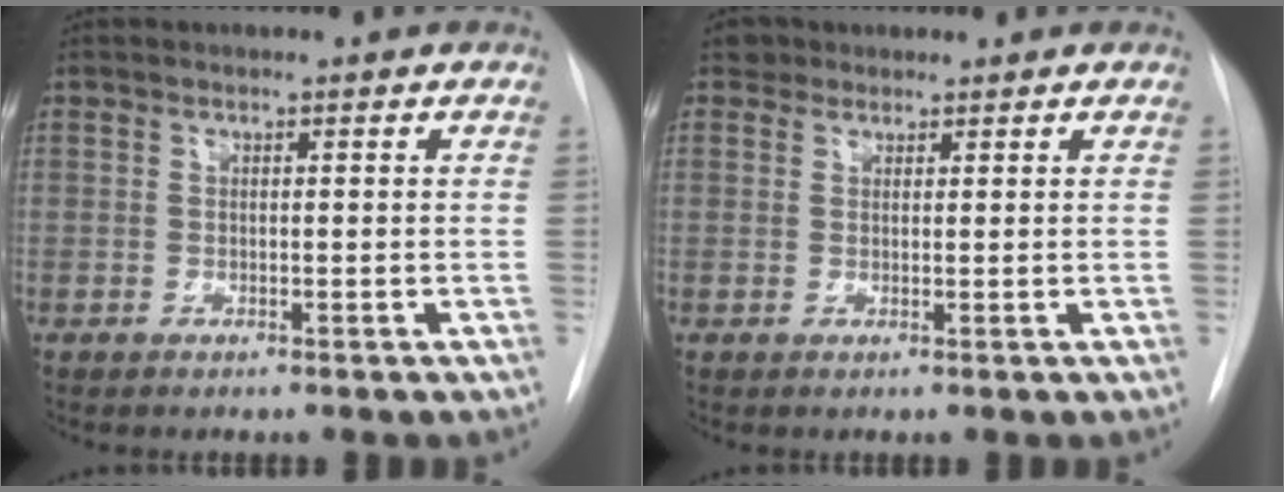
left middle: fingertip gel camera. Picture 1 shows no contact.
{"total": 1.9, "force": [1.4, 1.3, -0.1], "torque": [0.005, 0.008, 0.017]}